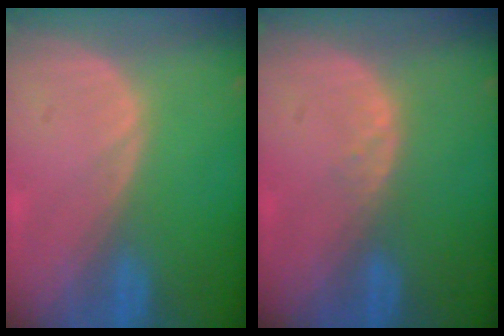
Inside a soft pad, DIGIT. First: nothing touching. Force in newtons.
{"total": 1.0, "press": 1.0, "slide": 0.2}